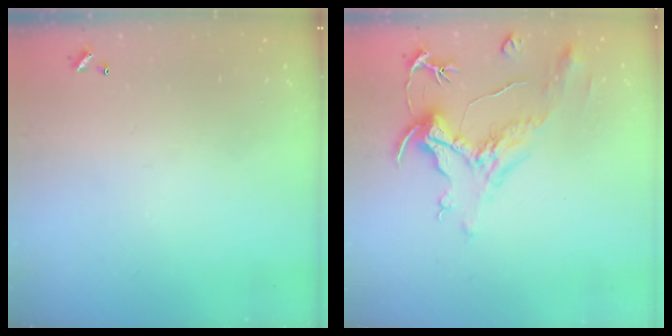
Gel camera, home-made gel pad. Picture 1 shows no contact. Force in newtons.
{"total": 1.9, "press": 1.4, "slide": 1.2}